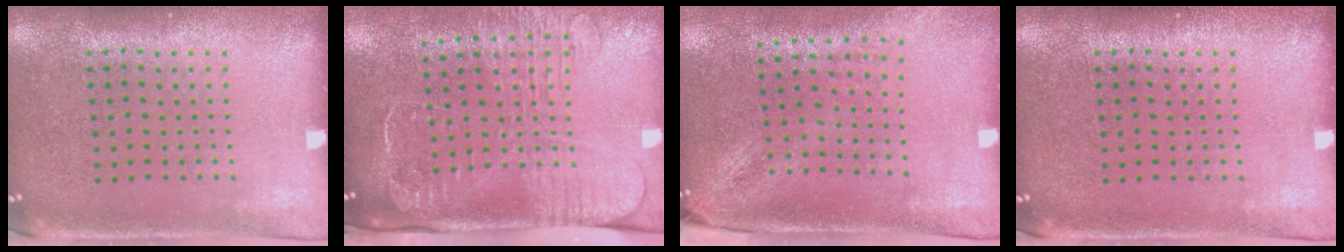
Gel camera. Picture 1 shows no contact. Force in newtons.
{"total": 2.6, "press": 2.1, "slide": 1.6}
{"total": 2.0, "press": 1.6, "slide": 1.3}
{"total": 0.0}